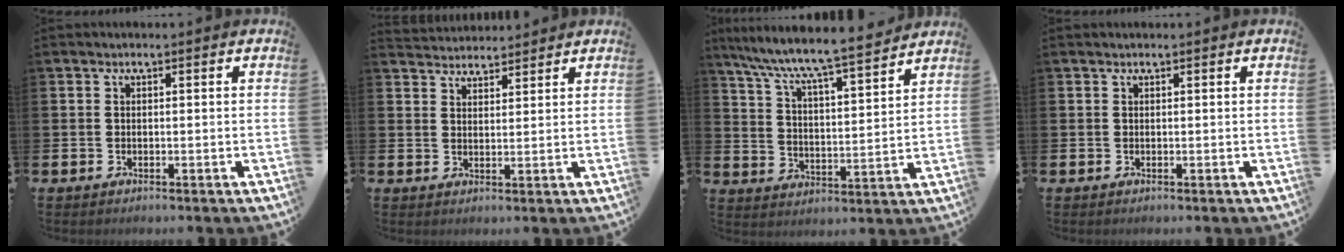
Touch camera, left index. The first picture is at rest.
{"total": 3.4, "force": [3.3, 0.7, -0.3], "torque": [0.004, -0.017, 0.061]}
{"total": 8.1, "force": [7.7, 0.1, 2.8], "torque": [-0.086, -0.064, 0.127]}
{"total": 0.0}